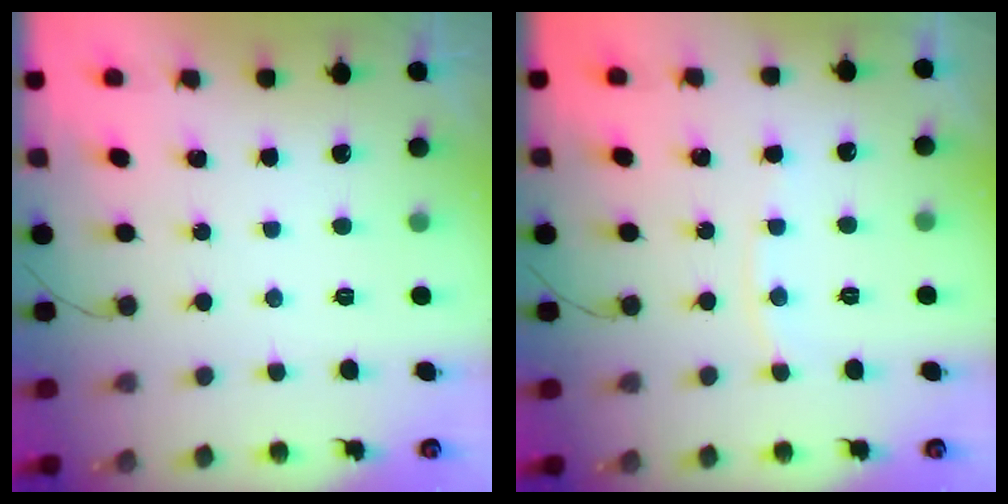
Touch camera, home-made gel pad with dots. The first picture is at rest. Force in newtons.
{"total": 3.1, "press": 3.1, "slide": 0.5}